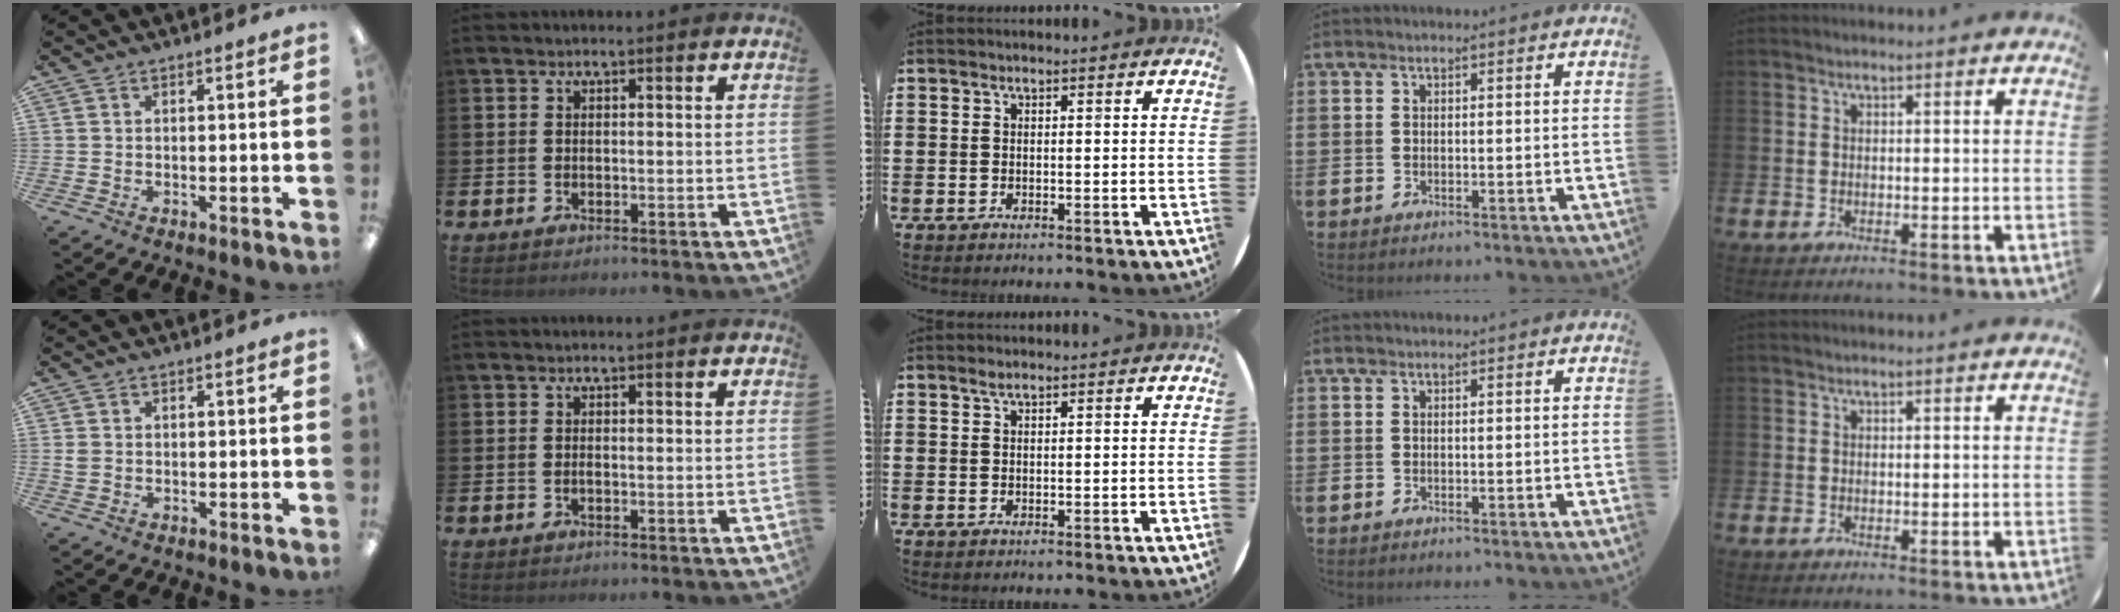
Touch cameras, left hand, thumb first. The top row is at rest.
{"thumb": {"total": 1.4, "force": [0.1, 1.2, 0.7], "torque": [-0.014, 0.005, 0.000]}, "middle": {"total": 0.8, "force": [0.6, 0.1, 0.4], "torque": [-0.009, 0.000, 0.011]}}